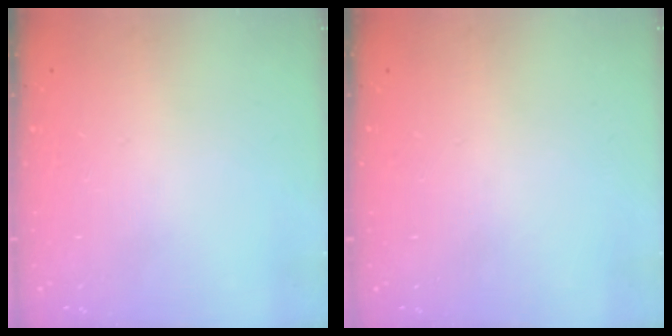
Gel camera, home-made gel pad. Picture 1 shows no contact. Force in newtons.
{"total": 0.0}